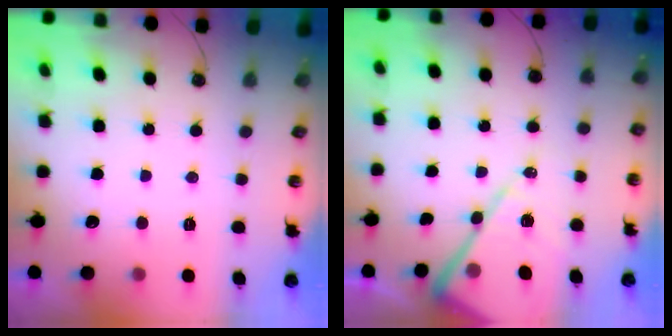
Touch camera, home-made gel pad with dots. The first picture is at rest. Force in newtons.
{"total": 15.4, "press": 15.3, "slide": 1.5}